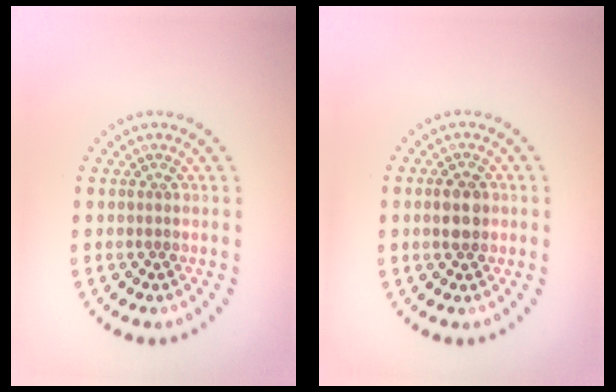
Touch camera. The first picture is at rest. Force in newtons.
{"total": 2.8, "press": 2.8, "slide": 0.1}